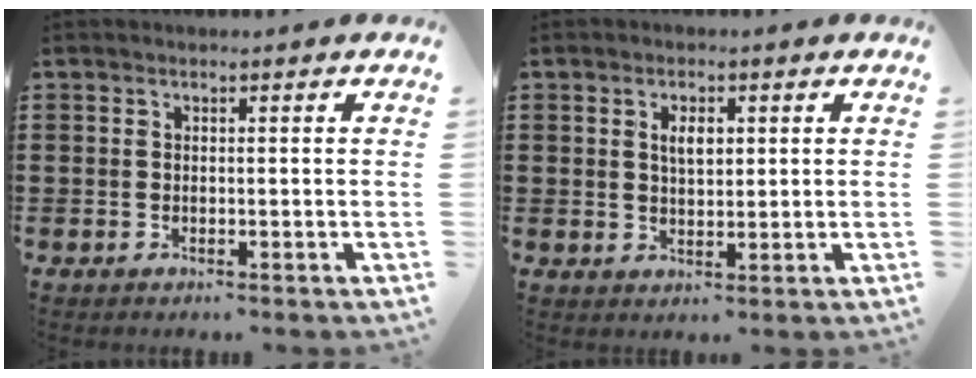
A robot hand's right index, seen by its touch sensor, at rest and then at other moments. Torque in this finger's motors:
{"motor_torque": [0.63, 0.62, 0.06, 0.05]}